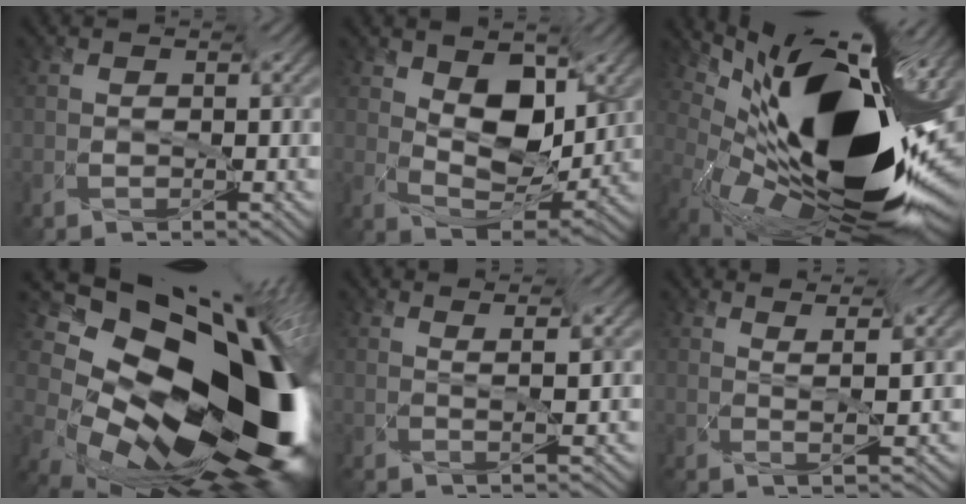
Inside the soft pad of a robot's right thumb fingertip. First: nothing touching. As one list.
[{"total": 8.2, "force": [1.3, 4.7, 6.7], "torque": [-0.105, -0.008, 0.035]}, {"total": 16.5, "force": [0.9, 7.1, 14.9], "torque": [-0.244, -0.029, 0.018]}, {"total": 17.5, "force": [-2.1, 11.6, 12.9], "torque": [-0.192, -0.029, -0.052]}, {"total": 2.9, "force": [2.5, -1.0, 1.2], "torque": [-0.007, -0.005, 0.043]}, {"total": 3.9, "force": [3.2, -1.2, 1.9], "torque": [-0.026, -0.007, 0.053]}]